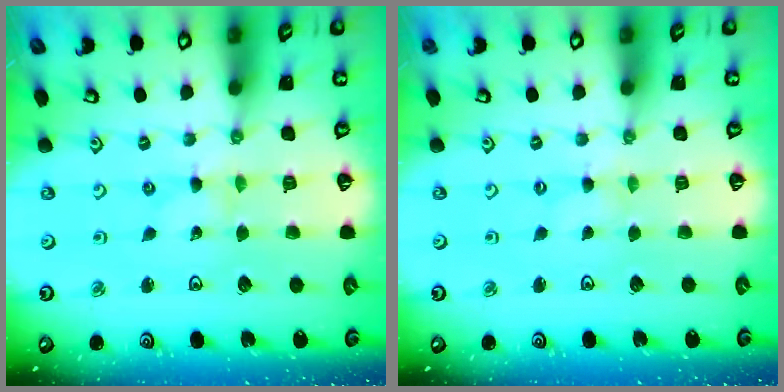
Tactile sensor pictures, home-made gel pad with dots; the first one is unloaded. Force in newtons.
{"total": 0.0}